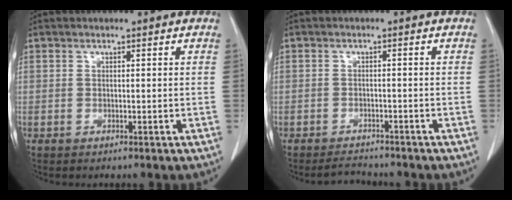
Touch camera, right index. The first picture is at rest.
{"total": 2.6, "force": [-2.6, 0.5, 0.1], "torque": [-0.003, -0.008, -0.039]}